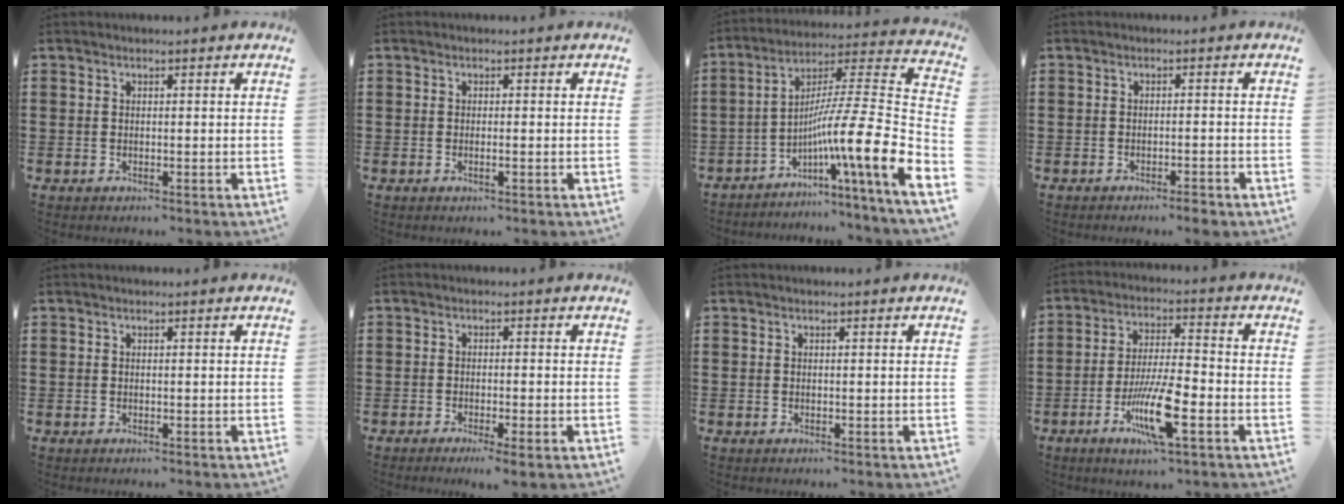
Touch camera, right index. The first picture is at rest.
{"total": 0.7, "force": [-0.3, 0.0, 0.6], "torque": [-0.011, -0.004, -0.005]}
{"total": 13.2, "force": [-4.3, -0.3, 12.5], "torque": [-0.212, -0.049, -0.094]}
{"total": 2.0, "force": [-1.7, -0.1, 1.0], "torque": [-0.017, 0.000, -0.033]}
{"total": 0.0}
{"total": 1.7, "force": [-1.3, -0.3, 1.0], "torque": [-0.017, -0.003, -0.023]}
{"total": 0.0}
{"total": 10.6, "force": [-4.4, 2.2, 9.3], "torque": [-0.187, -0.008, -0.081]}